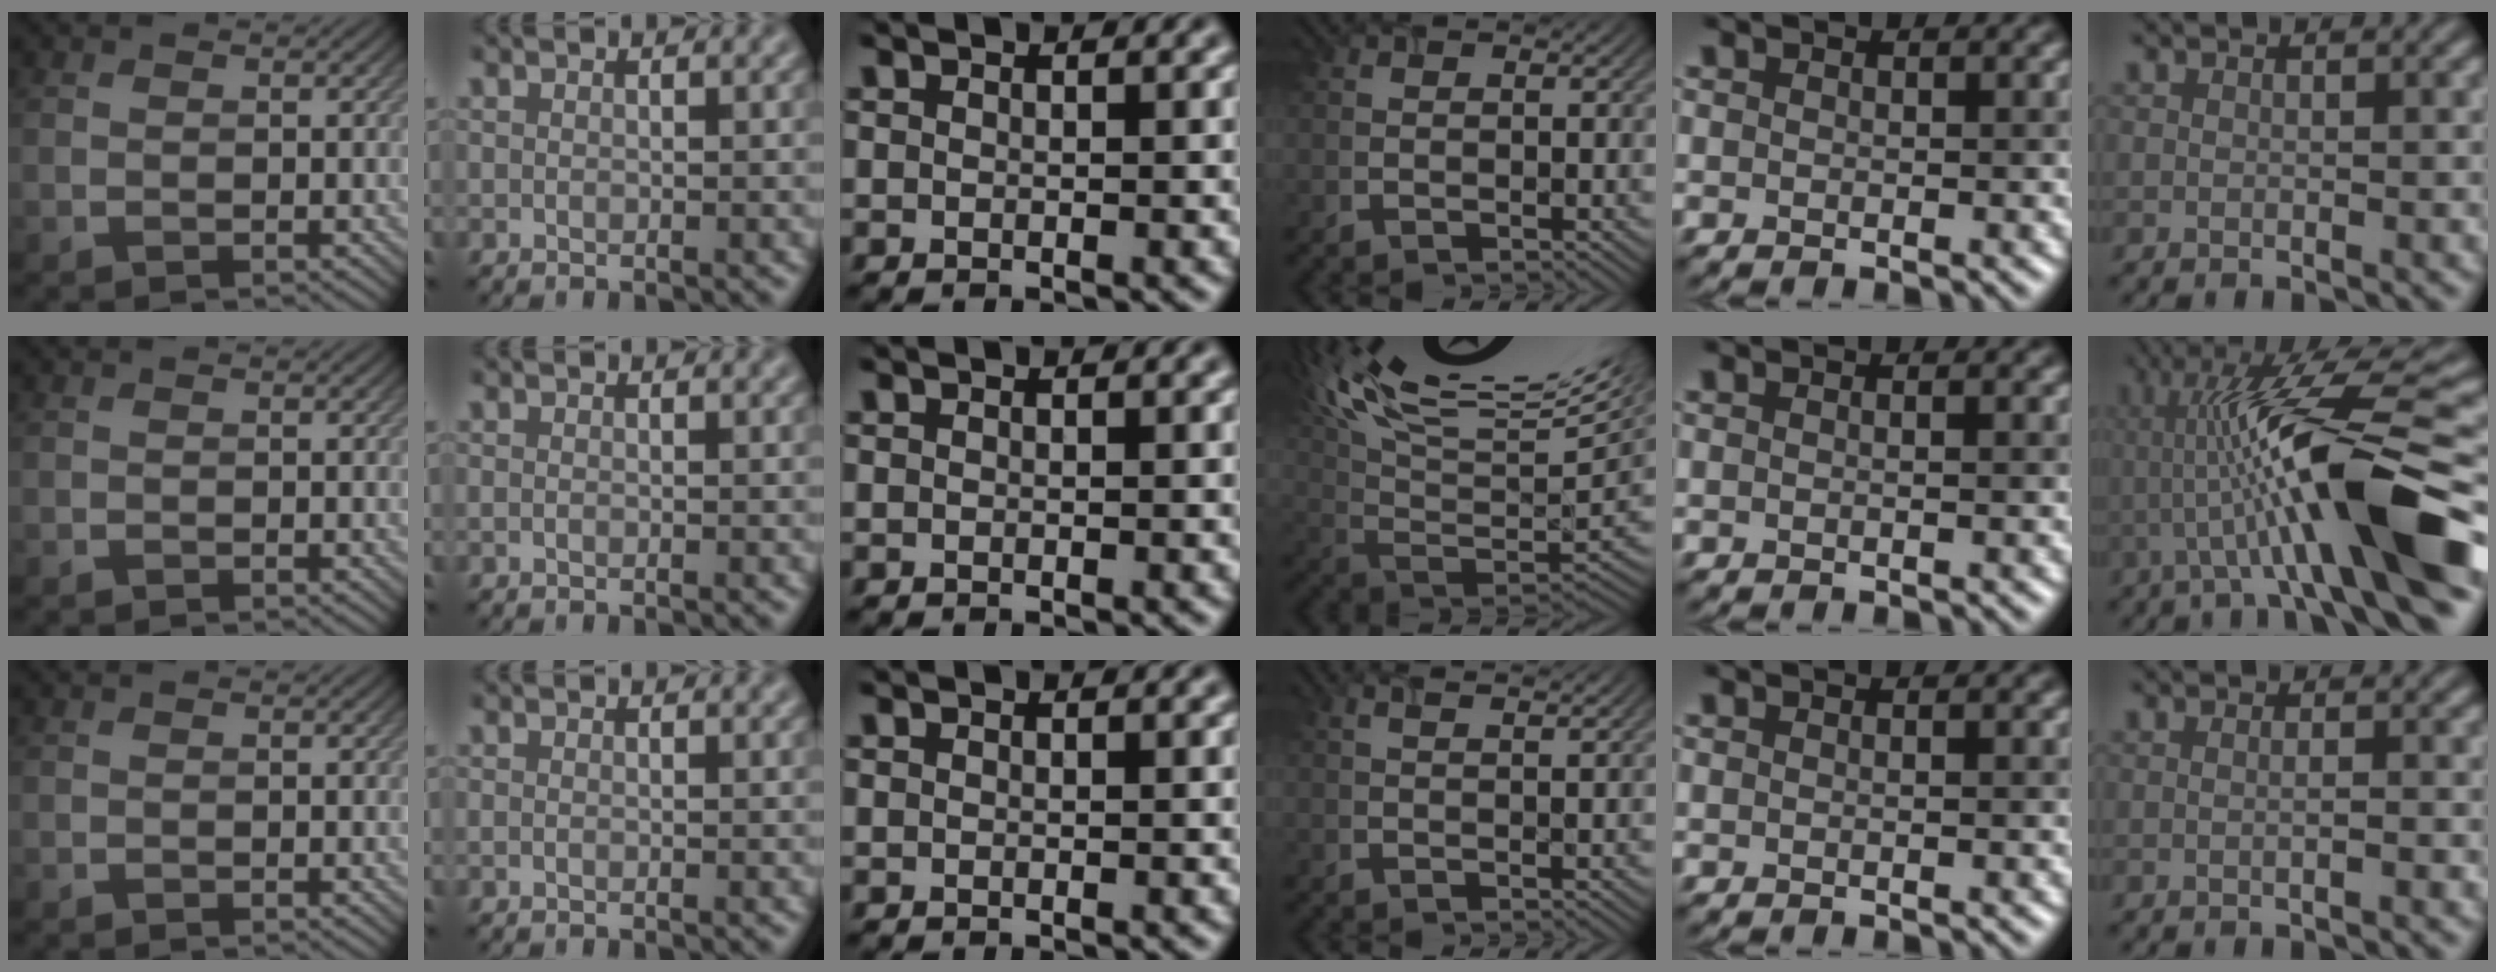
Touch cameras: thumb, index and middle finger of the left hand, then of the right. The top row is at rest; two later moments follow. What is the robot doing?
{"motion": "screw", "object": "timer"}